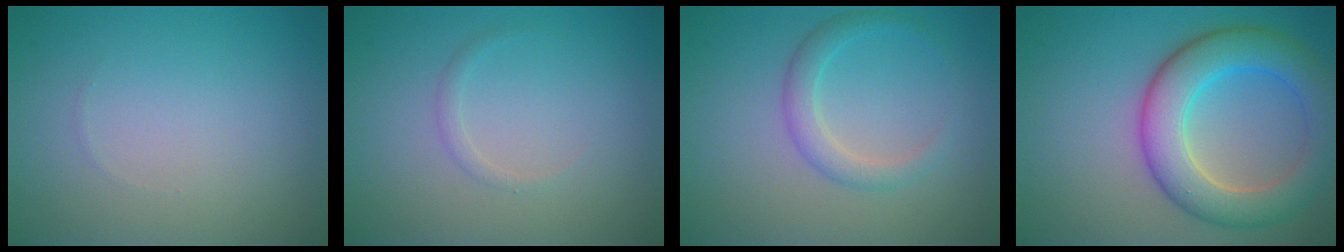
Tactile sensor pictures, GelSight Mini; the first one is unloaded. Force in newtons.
{"total": 0.8, "press": 0.8, "slide": 0.0}
{"total": 2.3, "press": 2.3, "slide": 0.2}
{"total": 7.4, "press": 7.4, "slide": 0.2}